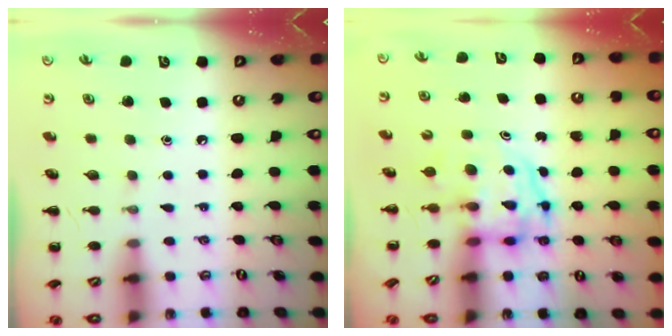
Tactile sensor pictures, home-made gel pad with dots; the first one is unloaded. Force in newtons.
{"total": 4.0, "press": 3.9, "slide": 0.7}